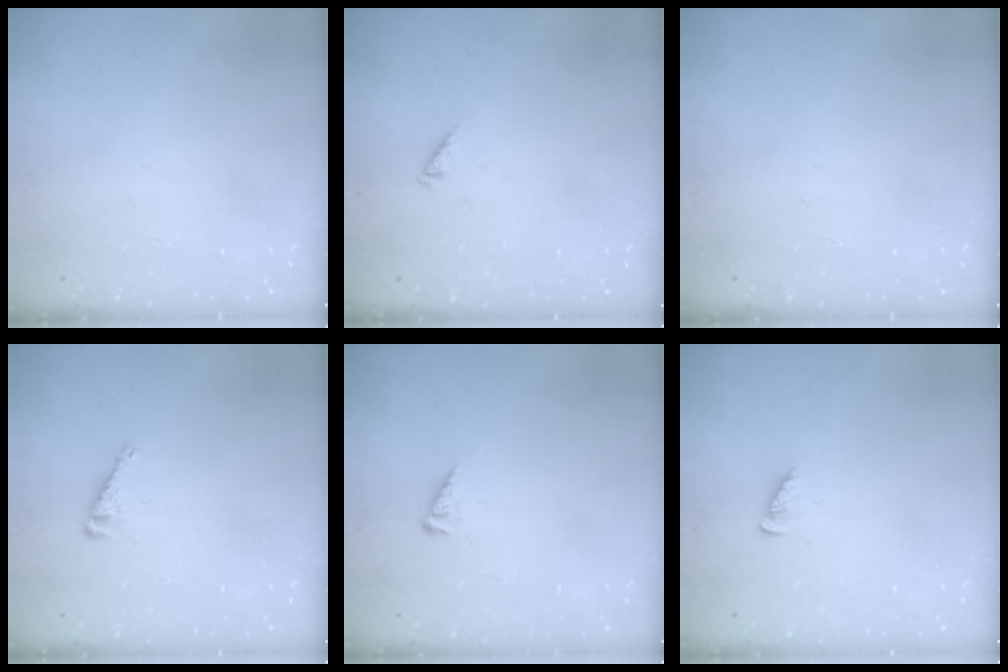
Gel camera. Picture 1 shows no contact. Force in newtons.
{"total": 0.9, "press": 0.8, "slide": 0.3}
{"total": 0.0}
{"total": 4.6, "press": 4.6, "slide": 0.3}
{"total": 2.5, "press": 2.5, "slide": 0.4}
{"total": 2.1, "press": 2.1, "slide": 0.3}